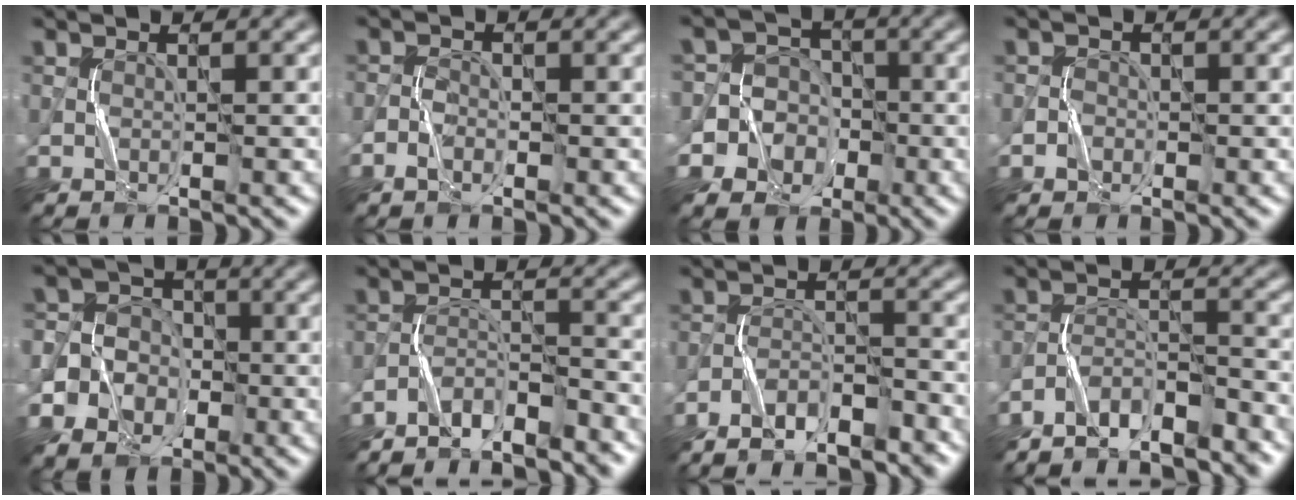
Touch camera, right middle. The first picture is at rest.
{"total": 1.2, "force": [-0.7, 0.7, 0.7], "torque": [-0.011, 0.004, -0.016]}
{"total": 9.9, "force": [-3.5, 9.2, 1.7], "torque": [-0.052, 0.004, -0.085]}
{"total": 0.8, "force": [-0.3, 0.7, 0.1], "torque": [0.006, 0.002, -0.006]}
{"total": 8.1, "force": [-2.6, 7.4, 2.1], "torque": [-0.050, 0.005, -0.072]}
{"total": 4.5, "force": [-4.2, 0.8, 1.2], "torque": [-0.025, -0.002, -0.081]}
{"total": 5.1, "force": [-4.4, 1.4, 2.0], "torque": [-0.032, -0.006, -0.078]}
{"total": 5.5, "force": [-5.1, 1.1, 1.9], "torque": [-0.035, -0.006, -0.093]}